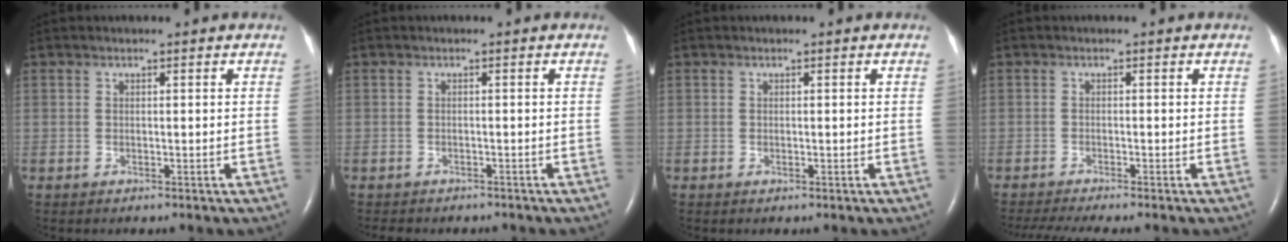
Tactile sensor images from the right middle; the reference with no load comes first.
{"total": 5.2, "force": [-4.5, 1.8, 1.9], "torque": [-0.028, -0.002, -0.052]}
{"total": 0.0}
{"total": 5.7, "force": [-4.9, -0.6, 2.8], "torque": [-0.039, -0.013, -0.079]}